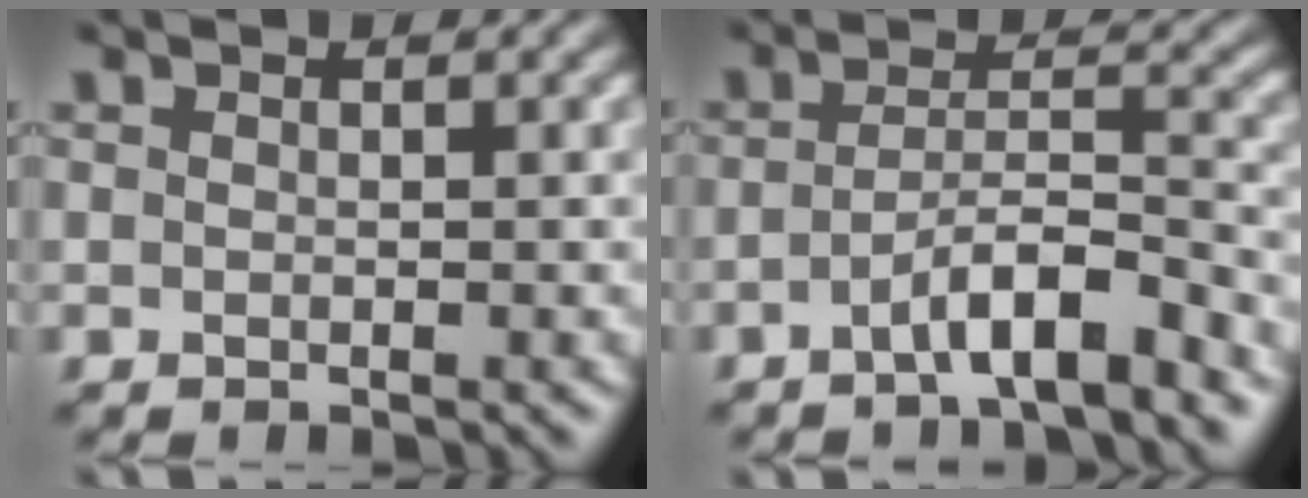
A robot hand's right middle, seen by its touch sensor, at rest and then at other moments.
{"total": 4.7, "force": [-2.8, 0.9, 3.7], "torque": [-0.062, 0.010, -0.052]}